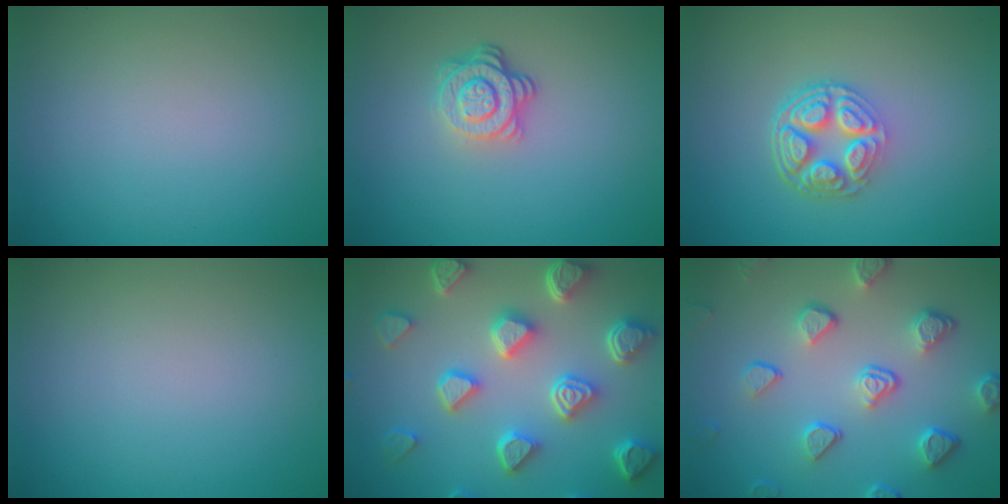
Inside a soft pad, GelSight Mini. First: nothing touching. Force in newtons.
{"total": 3.5, "press": 2.8, "slide": 2.2}
{"total": 5.0, "press": 3.7, "slide": 3.4}
{"total": 0.0}
{"total": 7.5, "press": 6.0, "slide": 4.6}
{"total": 5.2, "press": 4.0, "slide": 3.3}